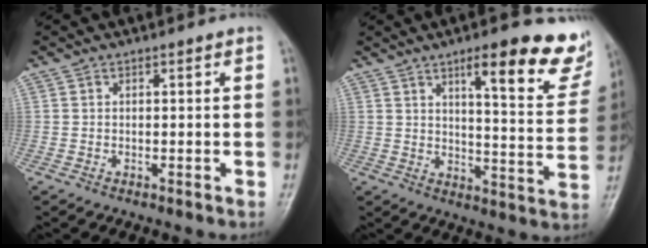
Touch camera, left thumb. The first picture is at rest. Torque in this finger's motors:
{"motor_torque": [0.62, 0.30, 0.92, -0.64, 0.10]}